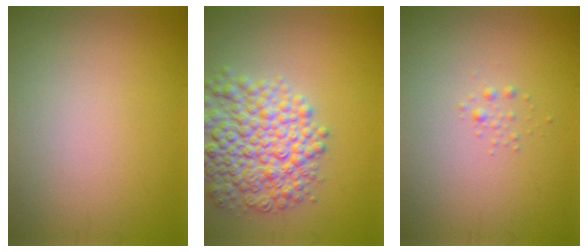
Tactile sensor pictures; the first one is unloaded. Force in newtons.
{"total": 8.2, "press": 8.2, "slide": 0.3}
{"total": 0.6, "press": 0.6, "slide": 0.0}